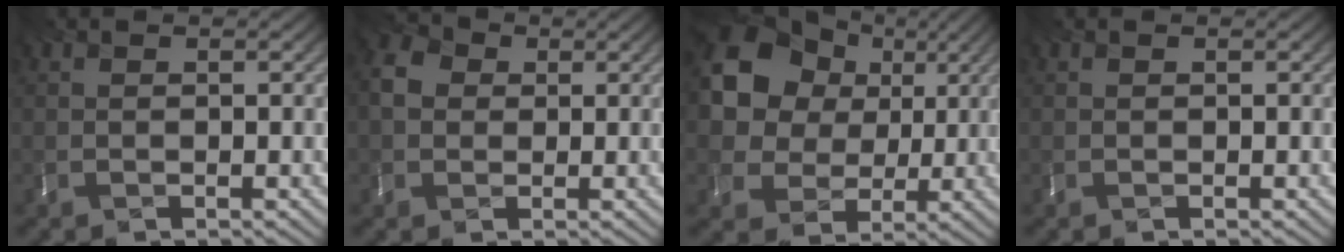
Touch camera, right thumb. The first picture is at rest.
{"total": 3.5, "force": [-0.4, 3.2, 1.5], "torque": [-0.042, 0.002, -0.018]}
{"total": 12.1, "force": [2.9, 10.1, 6.0], "torque": [-0.144, 0.012, 0.033]}
{"total": 0.0}